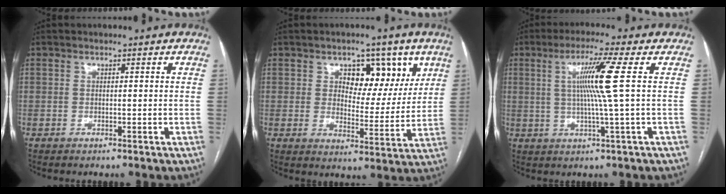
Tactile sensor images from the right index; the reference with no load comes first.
{"total": 9.8, "force": [4.5, 5.5, 6.7], "torque": [-0.080, 0.012, 0.070]}
{"total": 8.3, "force": [1.4, -2.0, 7.9], "torque": [-0.147, 0.001, 0.034]}